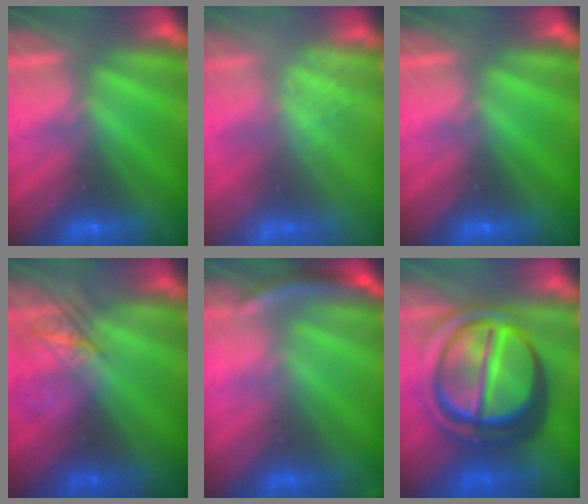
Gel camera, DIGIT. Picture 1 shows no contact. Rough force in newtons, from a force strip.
{"total": 2.2}
{"total": 0.0}
{"total": 2.4}
{"total": 2.9}
{"total": 7.0}